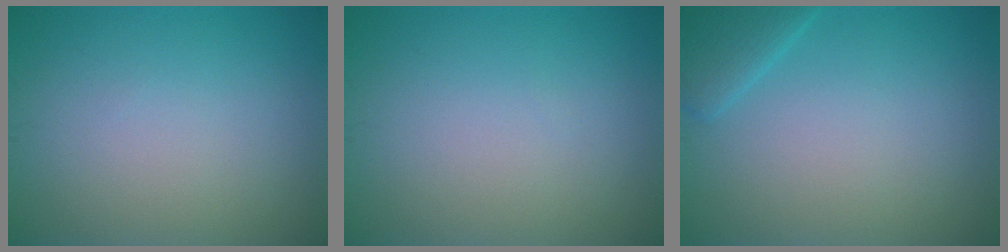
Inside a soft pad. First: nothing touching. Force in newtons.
{"total": 0.0}
{"total": 2.3, "press": 2.3, "slide": 0.2}